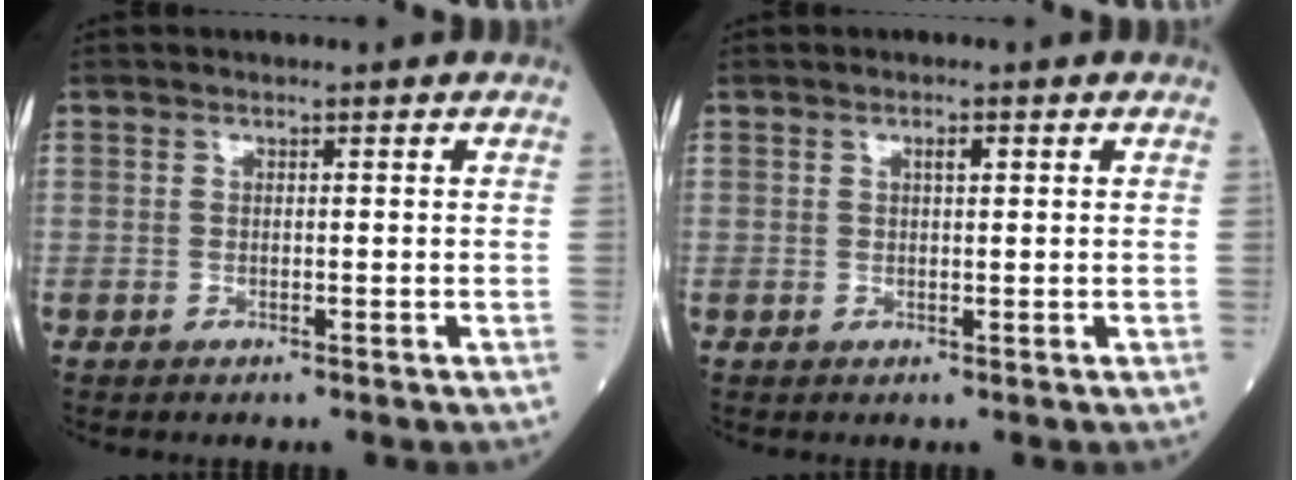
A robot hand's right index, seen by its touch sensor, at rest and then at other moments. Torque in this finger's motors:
{"motor_torque": [0.37, 0.07, 0.09, 0.03]}